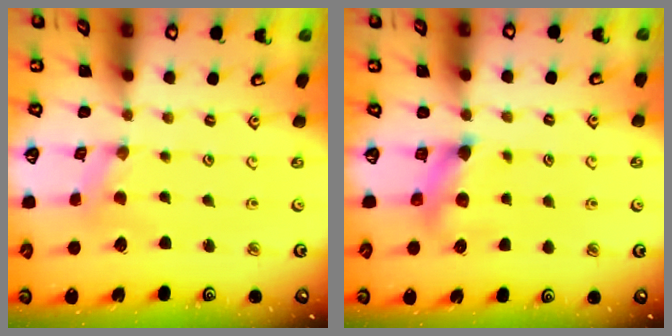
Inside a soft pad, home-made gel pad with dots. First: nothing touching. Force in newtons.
{"total": 6.7, "press": 6.7, "slide": 0.6}